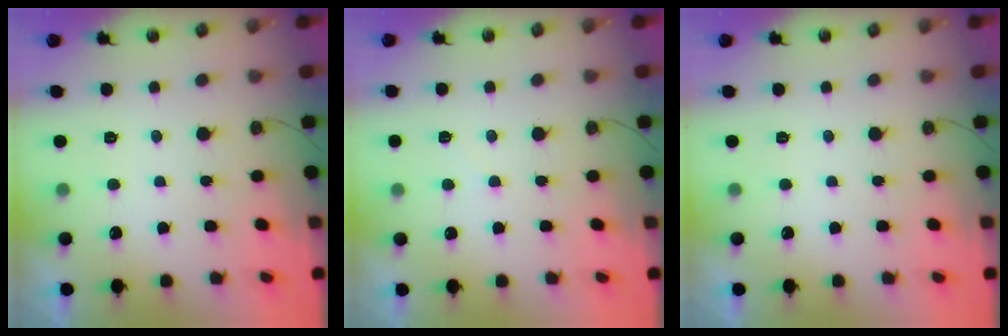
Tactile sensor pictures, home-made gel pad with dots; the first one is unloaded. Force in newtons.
{"total": 4.0, "press": 4.0, "slide": 0.5}
{"total": 0.0}